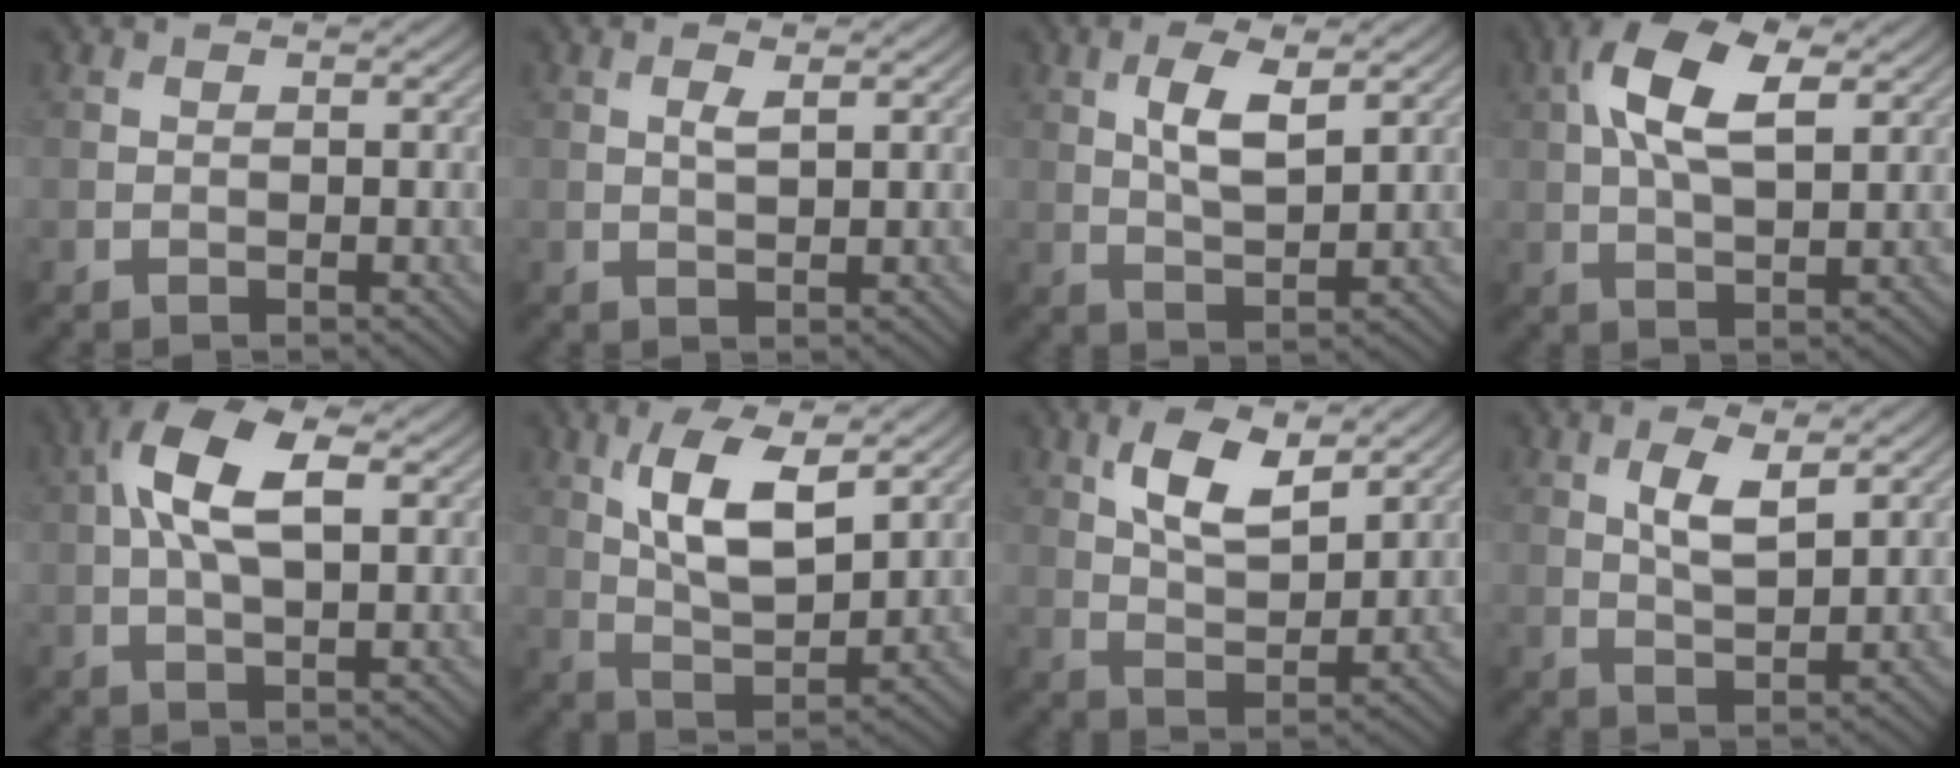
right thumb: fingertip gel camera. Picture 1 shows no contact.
{"total": 1.6, "force": [0.7, 0.4, 1.4], "torque": [-0.031, -0.001, 0.015]}
{"total": 5.4, "force": [1.9, 1.9, 4.6], "torque": [-0.099, -0.003, 0.038]}
{"total": 9.5, "force": [2.8, 4.4, 7.9], "torque": [-0.171, 0.015, 0.046]}
{"total": 8.9, "force": [1.9, 4.0, 7.7], "torque": [-0.160, 0.017, 0.026]}
{"total": 9.2, "force": [3.6, 3.6, 7.6], "torque": [-0.157, 0.002, 0.070]}
{"total": 7.8, "force": [4.0, 3.3, 5.8], "torque": [-0.117, 0.001, 0.078]}
{"total": 4.7, "force": [1.9, 1.7, 4.0], "torque": [-0.088, -0.004, 0.038]}